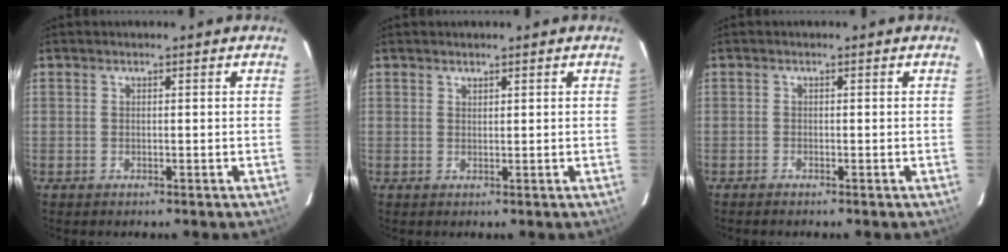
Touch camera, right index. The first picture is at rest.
{"total": 0.7, "force": [0.7, 0.2, 0.1], "torque": [-0.001, 0.001, 0.013]}
{"total": 0.6, "force": [-0.6, 0.1, 0.1], "torque": [-0.005, -0.001, -0.013]}